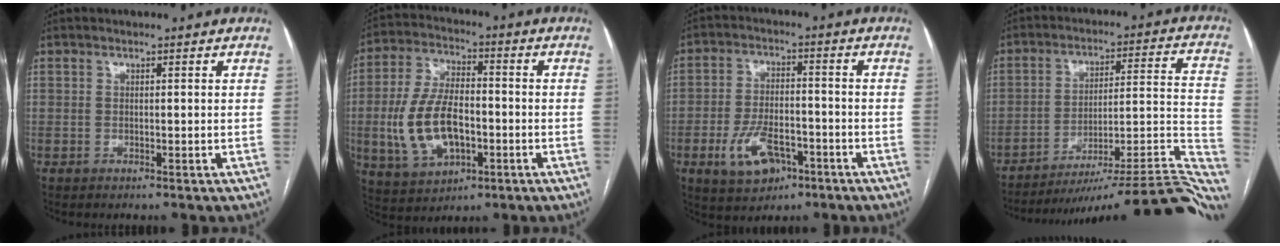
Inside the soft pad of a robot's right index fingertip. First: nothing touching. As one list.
[{"total": 13.2, "force": [-2.6, 6.9, 10.9], "torque": [-0.237, 0.010, -0.040]}, {"total": 9.3, "force": [-4.3, 5.1, 6.4], "torque": [-0.131, 0.004, -0.068]}, {"total": 25.7, "force": [-21.2, 2.2, 14.3], "torque": [-0.087, 0.020, -0.287]}]